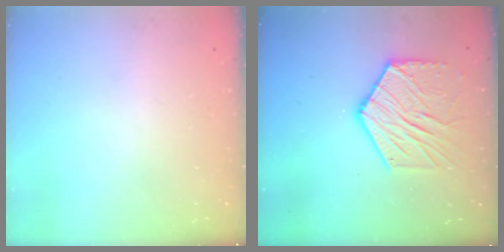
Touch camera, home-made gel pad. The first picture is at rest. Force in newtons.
{"total": 15.5, "press": 15.5, "slide": 1.2}